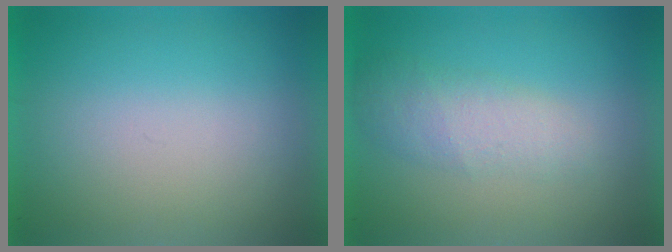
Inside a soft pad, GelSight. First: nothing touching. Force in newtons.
{"total": 2.3}